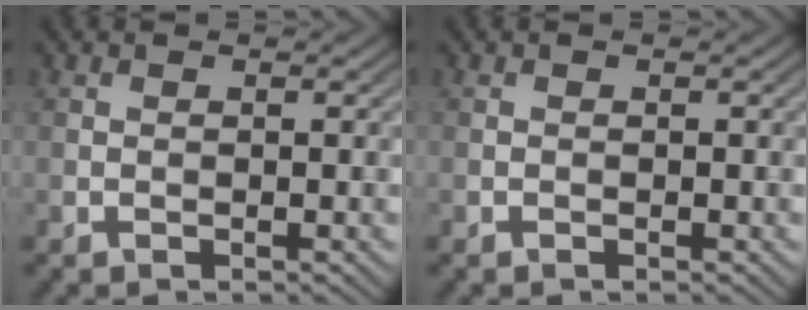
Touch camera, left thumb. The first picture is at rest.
{"total": 0.0}